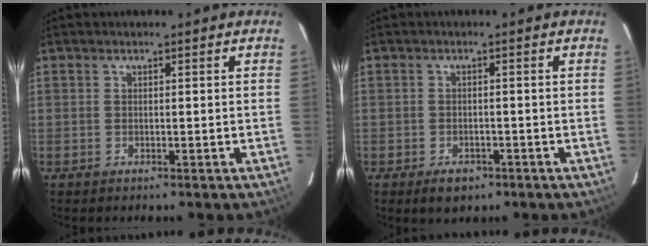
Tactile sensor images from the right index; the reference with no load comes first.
{"total": 3.2, "force": [-1.9, 2.1, 1.4], "torque": [-0.020, 0.001, -0.021]}